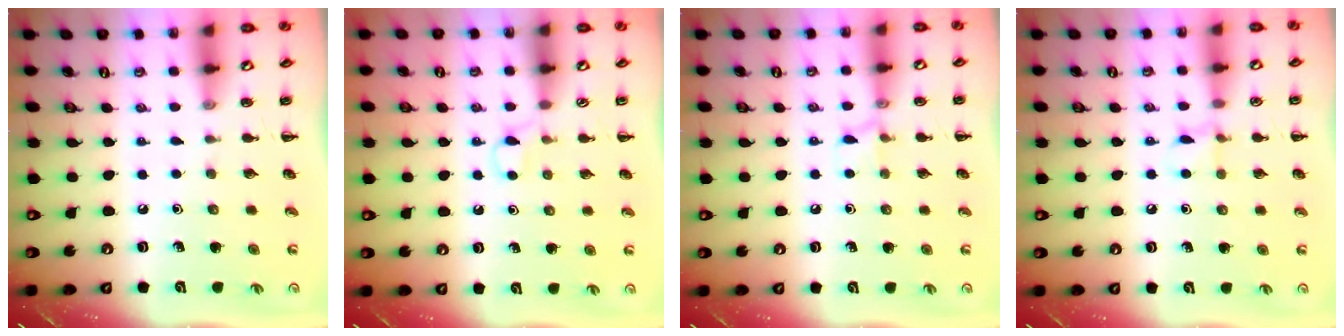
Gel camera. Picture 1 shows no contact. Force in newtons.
{"total": 2.6, "press": 2.5, "slide": 0.9}
{"total": 6.3, "press": 6.0, "slide": 1.8}
{"total": 6.1, "press": 5.8, "slide": 1.9}